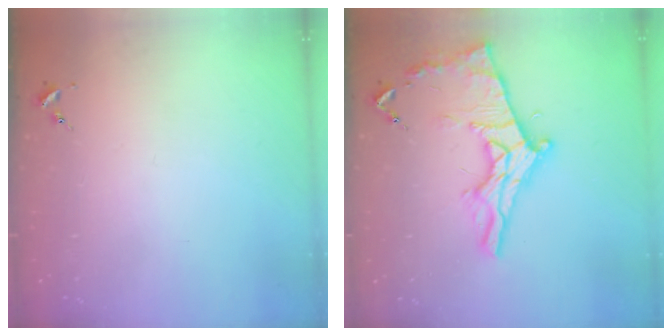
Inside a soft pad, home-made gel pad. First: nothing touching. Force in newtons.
{"total": 17.3, "press": 17.3, "slide": 1.0}